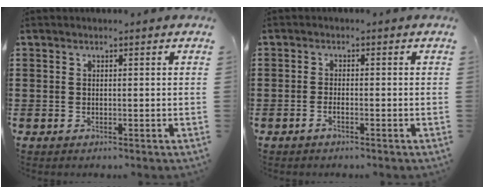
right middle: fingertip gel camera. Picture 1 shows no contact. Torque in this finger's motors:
{"motor_torque": [-0.42, 0.76, 0.01, -0.01]}